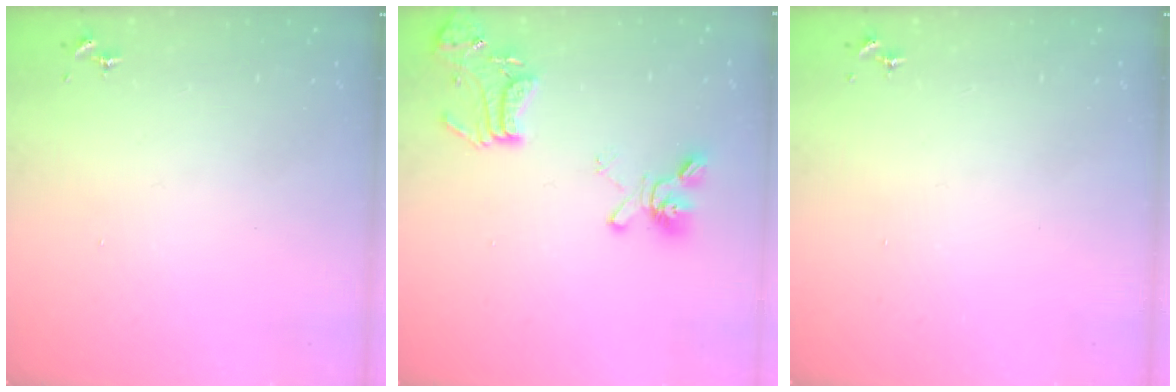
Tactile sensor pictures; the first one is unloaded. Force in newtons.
{"total": 15.8, "press": 15.7, "slide": 1.9}
{"total": 0.0}